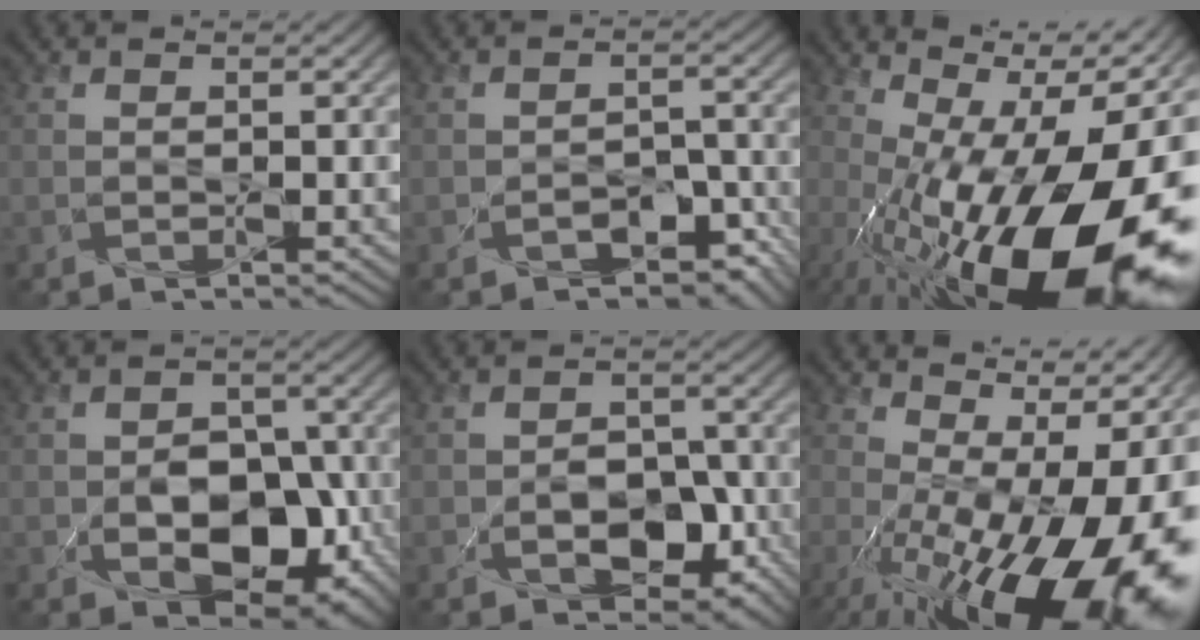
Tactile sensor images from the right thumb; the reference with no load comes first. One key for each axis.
{"total": 5.8, "fx": -3.5, "fy": 3.6, "fz": 2.9, "tx": -0.037, "ty": 0.003, "tz": -0.046}
{"total": 21.0, "fx": -4.1, "fy": 9.5, "fz": 18.2, "tx": -0.272, "ty": -0.007, "tz": -0.067}
{"total": 9.6, "fx": -3.2, "fy": 6.5, "fz": 6.3, "tx": -0.091, "ty": -0.018, "tz": -0.043}
{"total": 7.3, "fx": -2.9, "fy": 4.9, "fz": 4.6, "tx": -0.067, "ty": -0.014, "tz": -0.042}
{"total": 19.2, "fx": -3.0, "fy": 9.7, "fz": 16.3, "tx": -0.229, "ty": -0.023, "tz": -0.028}